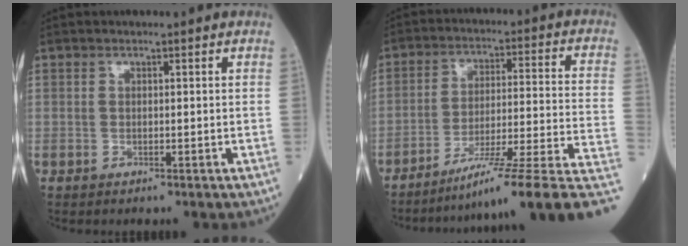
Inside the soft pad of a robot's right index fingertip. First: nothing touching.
{"total": 17.7, "force": [-12.6, -1.5, 12.4], "torque": [-0.136, 0.014, -0.193]}